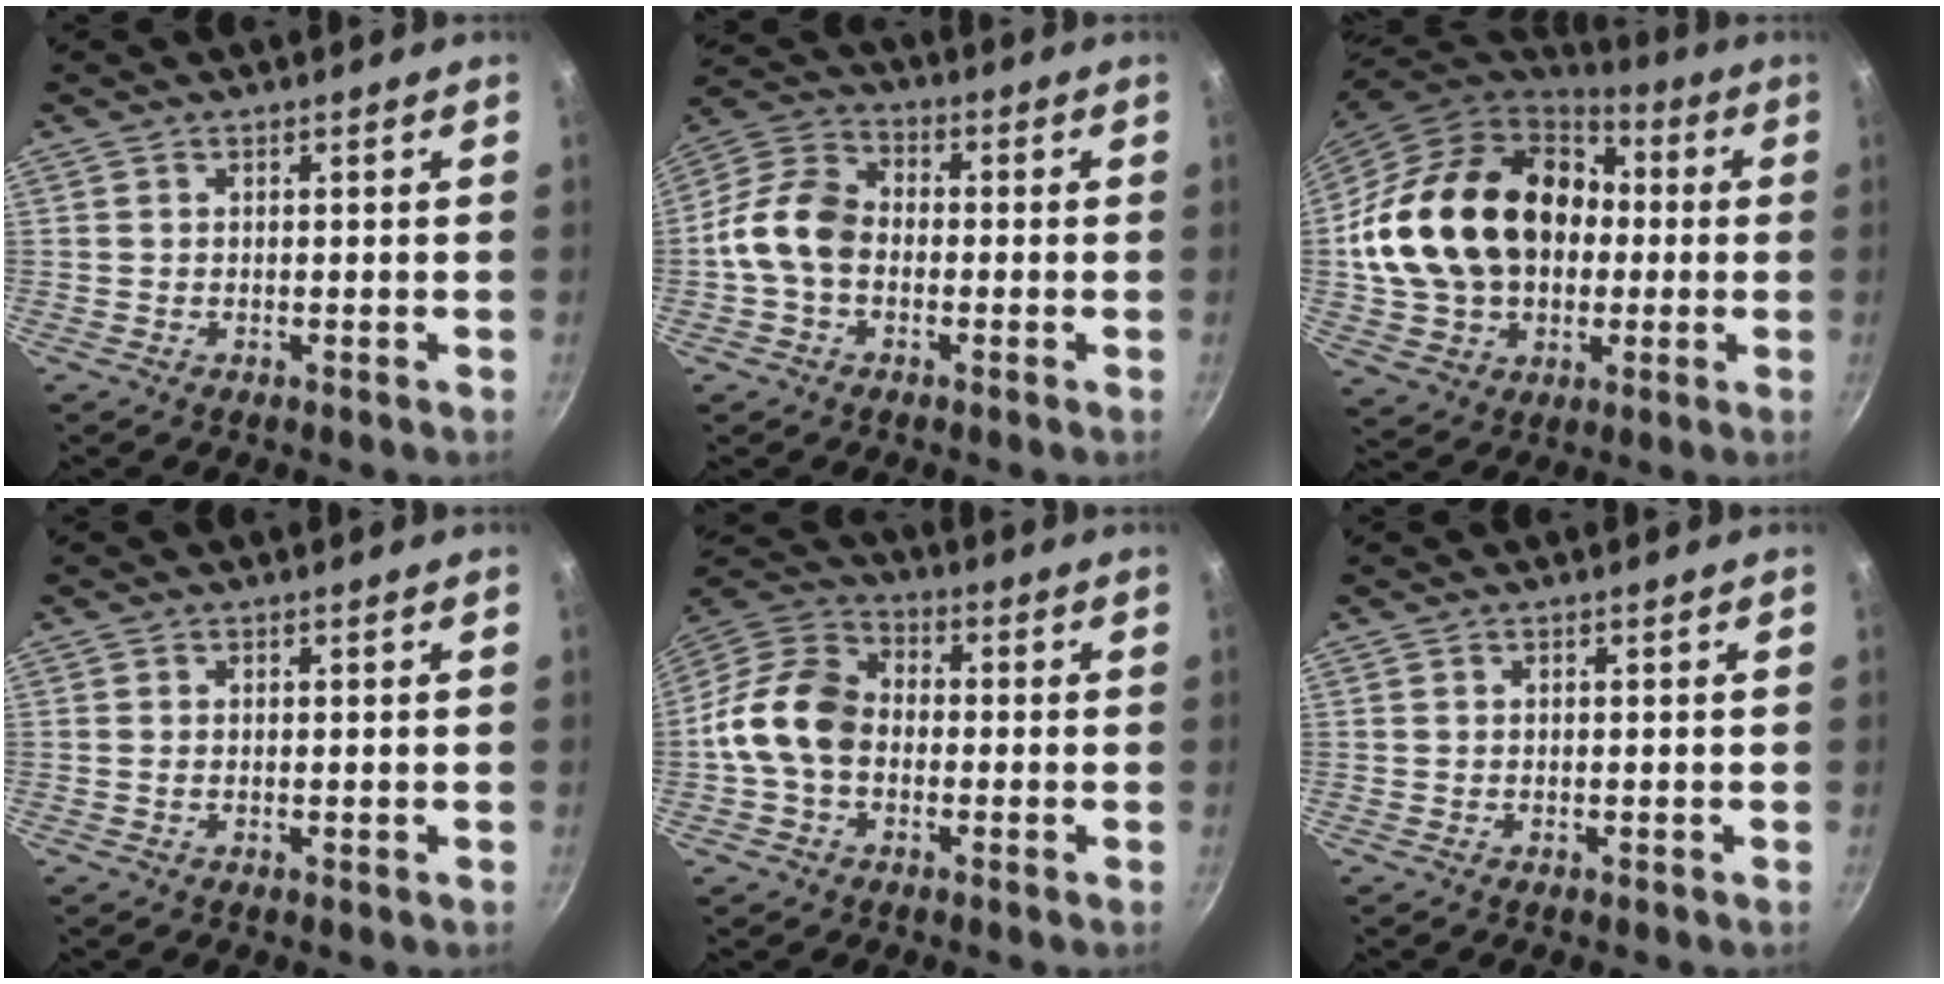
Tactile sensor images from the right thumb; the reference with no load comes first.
{"total": 10.3, "force": [-1.7, 7.5, 6.9], "torque": [-0.113, 0.032, -0.053]}
{"total": 25.5, "force": [1.3, 19.2, 16.7], "torque": [-0.282, 0.043, 0.038]}
{"total": 0.0}
{"total": 12.4, "force": [-1.6, 9.1, 8.2], "torque": [-0.129, 0.034, -0.052]}
{"total": 0.0}